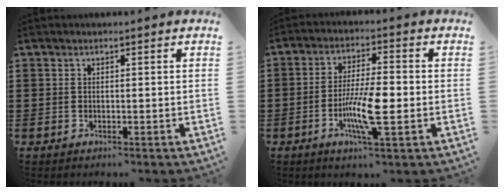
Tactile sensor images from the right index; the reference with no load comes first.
{"total": 9.0, "force": [-2.4, 1.9, 8.5], "torque": [-0.157, -0.004, -0.044]}